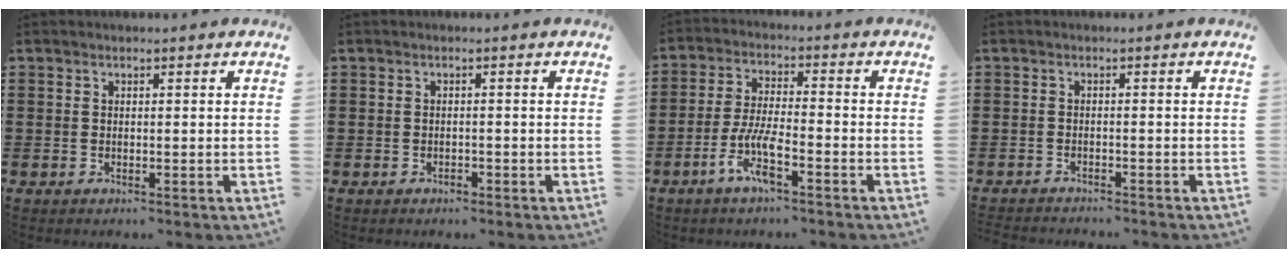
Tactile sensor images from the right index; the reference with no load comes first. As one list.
[{"total": 0.8, "force": [-0.7, 0.2, 0.2], "torque": [-0.007, -0.003, -0.014]}, {"total": 7.1, "force": [-3.8, 1.3, 5.8], "torque": [-0.135, -0.011, -0.077]}, {"total": 1.2, "force": [-1.2, -0.1, 0.0], "torque": [-0.002, 0.000, -0.024]}]